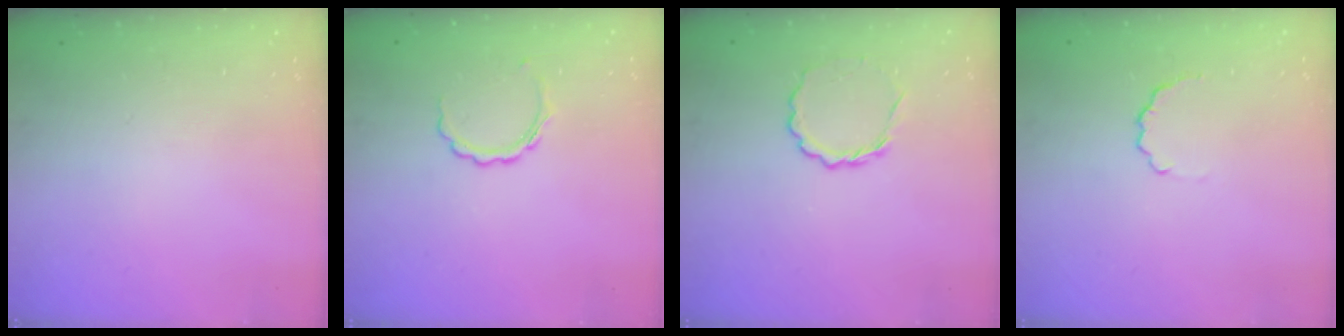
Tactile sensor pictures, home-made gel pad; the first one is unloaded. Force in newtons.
{"total": 6.1, "press": 6.0, "slide": 0.9}
{"total": 4.2, "press": 4.0, "slide": 1.1}
{"total": 3.4, "press": 3.2, "slide": 1.0}